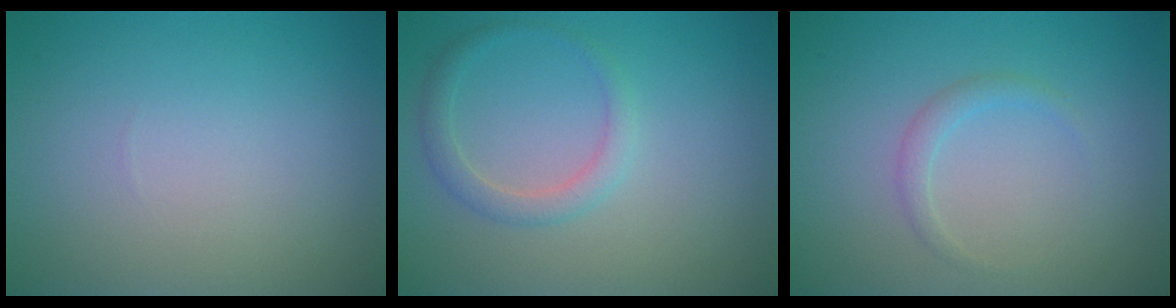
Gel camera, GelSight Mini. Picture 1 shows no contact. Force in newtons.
{"total": 1.9, "press": 1.9, "slide": 0.1}
{"total": 1.2, "press": 1.1, "slide": 0.2}